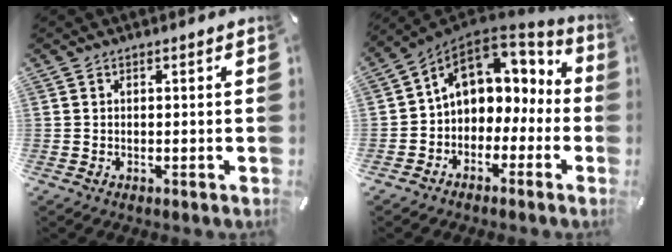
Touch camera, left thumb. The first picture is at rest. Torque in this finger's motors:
{"motor_torque": [0.80, 1.02, 1.42, -0.16, 0.16]}